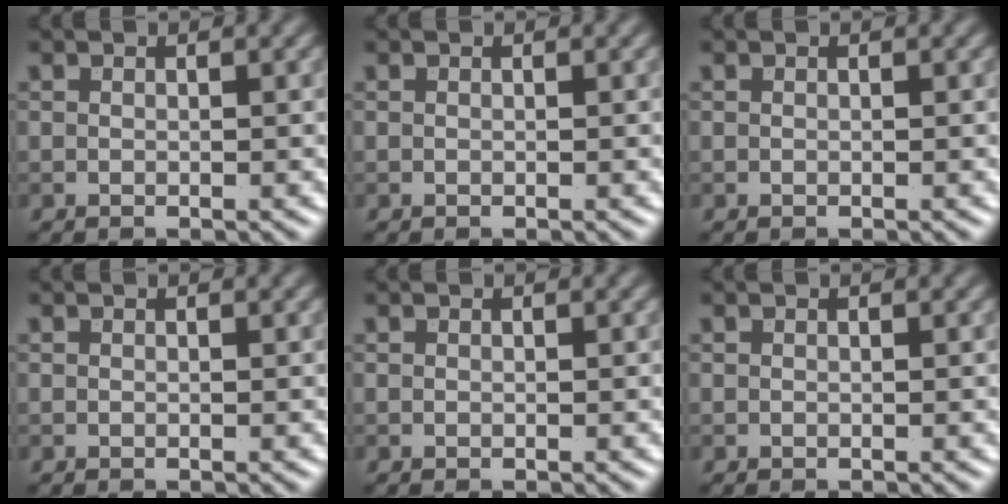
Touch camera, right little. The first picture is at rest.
{"total": 0.0}
{"total": 0.0}
{"total": 0.0}
{"total": 0.0}
{"total": 0.0}